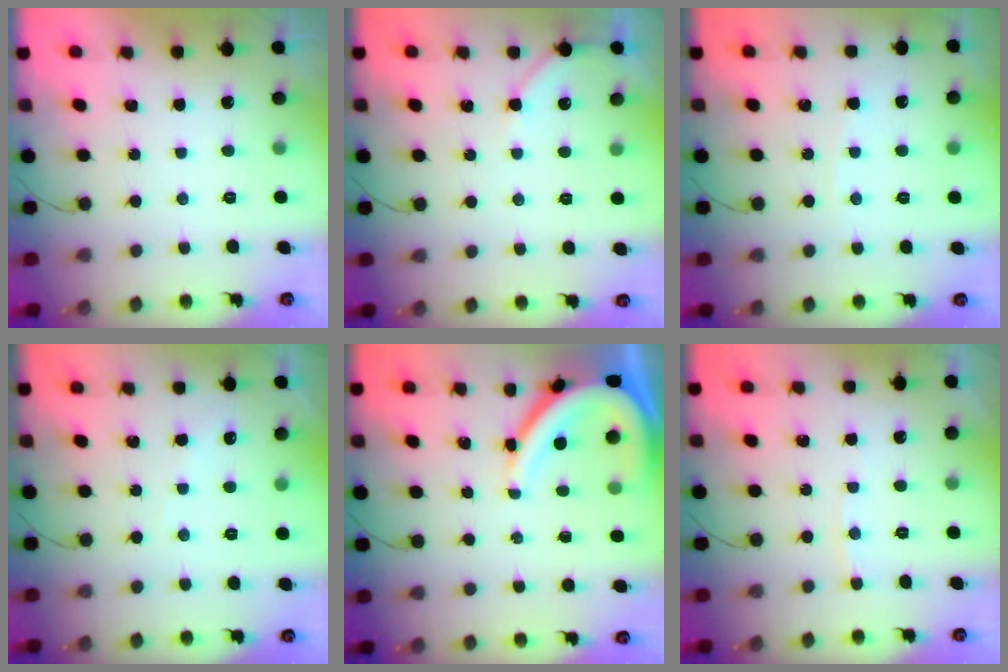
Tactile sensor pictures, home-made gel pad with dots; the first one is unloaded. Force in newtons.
{"total": 4.9, "press": 4.8, "slide": 0.7}
{"total": 2.3, "press": 2.3, "slide": 0.3}
{"total": 2.0, "press": 2.0, "slide": 0.3}
{"total": 10.9, "press": 10.9, "slide": 0.7}
{"total": 3.0, "press": 3.0, "slide": 0.3}